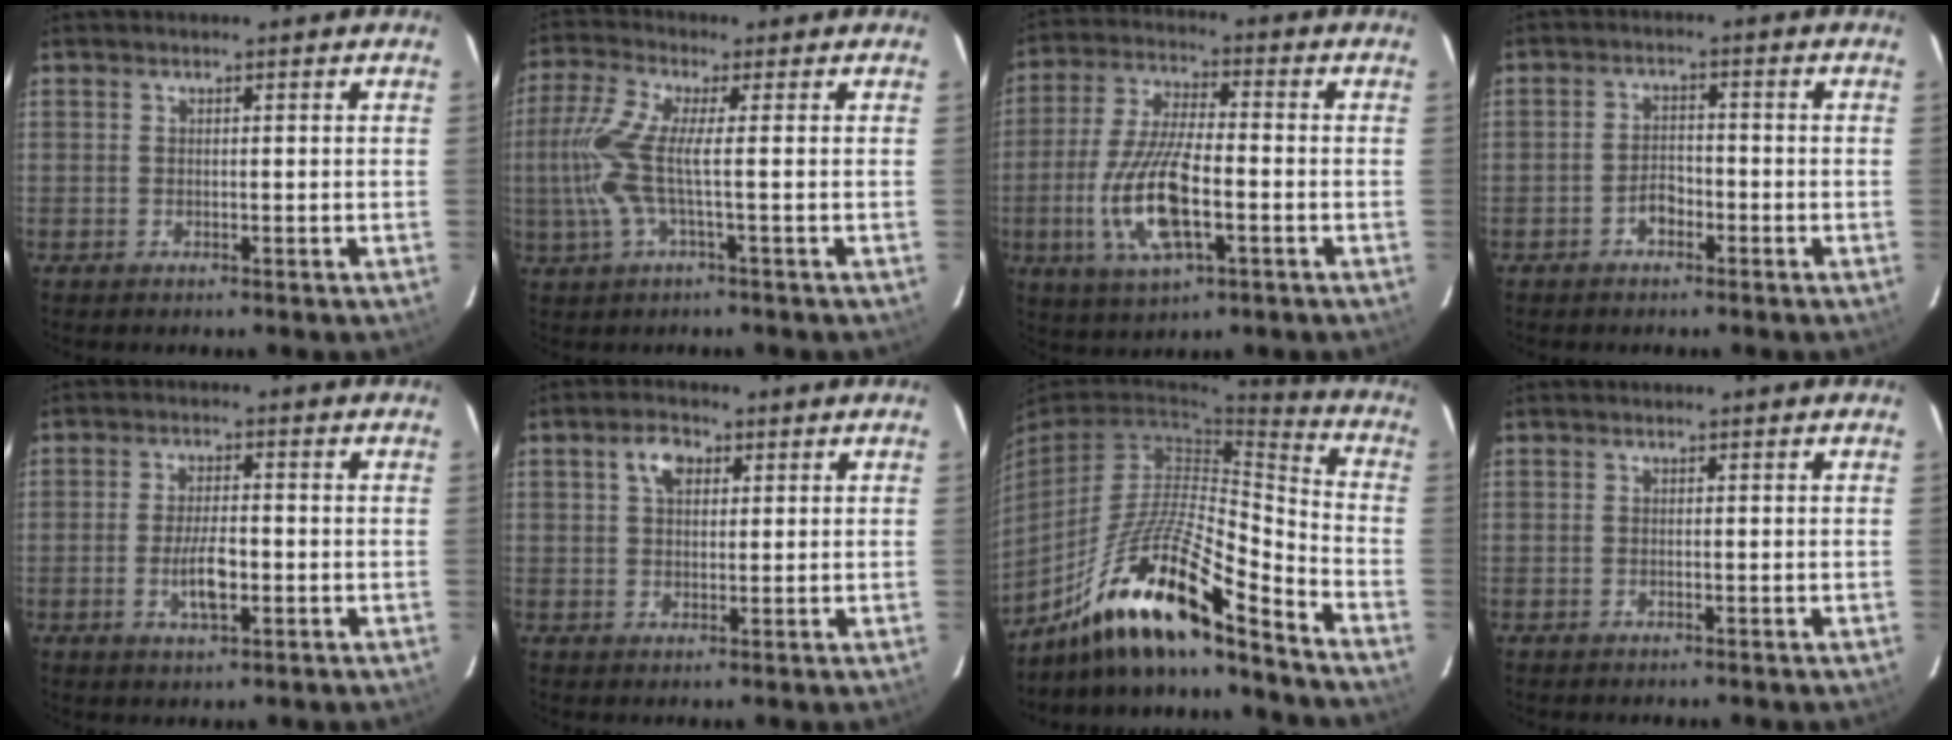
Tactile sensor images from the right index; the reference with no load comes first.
{"total": 7.9, "force": [-0.9, 0.2, 7.8], "torque": [-0.184, -0.002, -0.016]}
{"total": 14.3, "force": [-3.8, 4.9, 12.9], "torque": [-0.274, -0.008, -0.071]}
{"total": 3.1, "force": [-1.9, 1.7, 1.7], "torque": [-0.035, 0.008, -0.032]}
{"total": 5.9, "force": [-1.6, 2.1, 5.3], "torque": [-0.105, -0.003, -0.028]}
{"total": 4.3, "force": [1.7, 2.7, 2.8], "torque": [-0.048, 0.013, 0.030]}
{"total": 17.3, "force": [-13.2, 1.8, 11.0], "torque": [-0.212, -0.014, -0.248]}
{"total": 0.0}